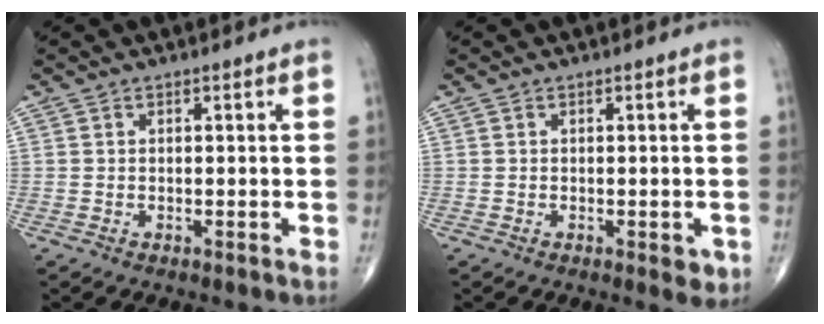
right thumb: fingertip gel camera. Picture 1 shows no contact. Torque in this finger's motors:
{"motor_torque": [0.65, 0.09, -0.11, -0.06, 0.08]}